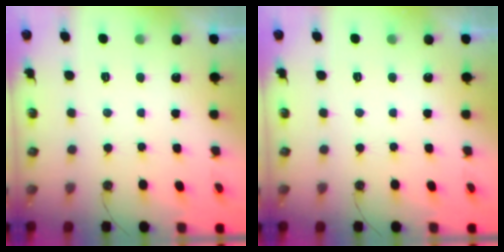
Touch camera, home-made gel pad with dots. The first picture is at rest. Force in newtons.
{"total": 0.0}